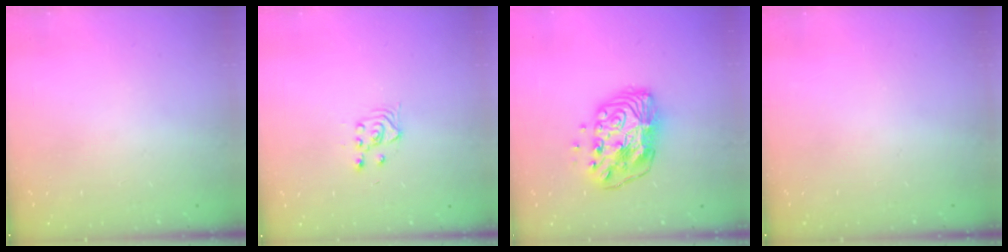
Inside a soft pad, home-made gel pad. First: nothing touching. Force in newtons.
{"total": 3.4, "press": 3.1, "slide": 1.4}
{"total": 12.2, "press": 12.1, "slide": 1.1}
{"total": 0.0}